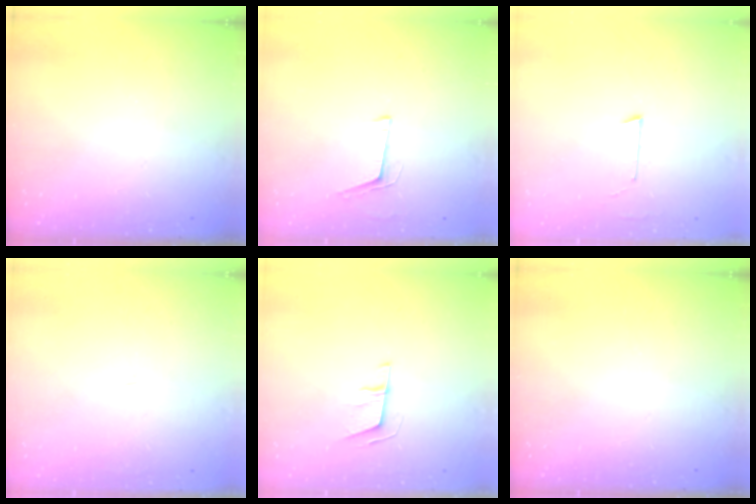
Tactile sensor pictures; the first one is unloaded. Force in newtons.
{"total": 4.2, "press": 3.5, "slide": 2.3}
{"total": 2.7, "press": 2.7, "slide": 0.2}
{"total": 1.8, "press": 1.8, "slide": 0.1}
{"total": 6.1, "press": 6.1, "slide": 1.0}
{"total": 0.0}